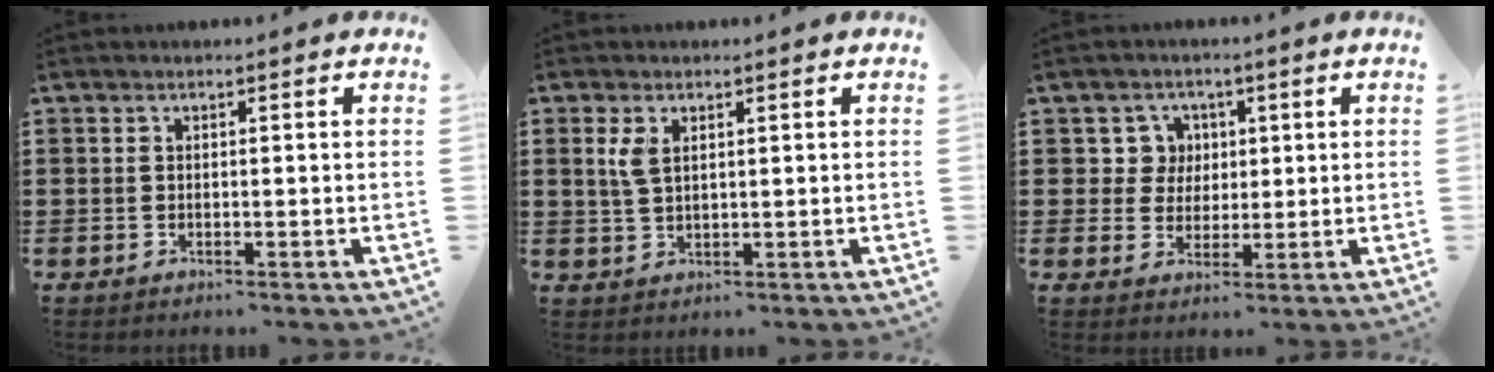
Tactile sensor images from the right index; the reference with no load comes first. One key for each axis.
{"total": 3.1, "fx": 1.2, "fy": 1.5, "fz": 2.4, "tx": -0.053, "ty": 0.006, "tz": 0.022}
{"total": 4.9, "fx": 1.3, "fy": 4.6, "fz": 1.2, "tx": -0.038, "ty": 0.013, "tz": 0.020}